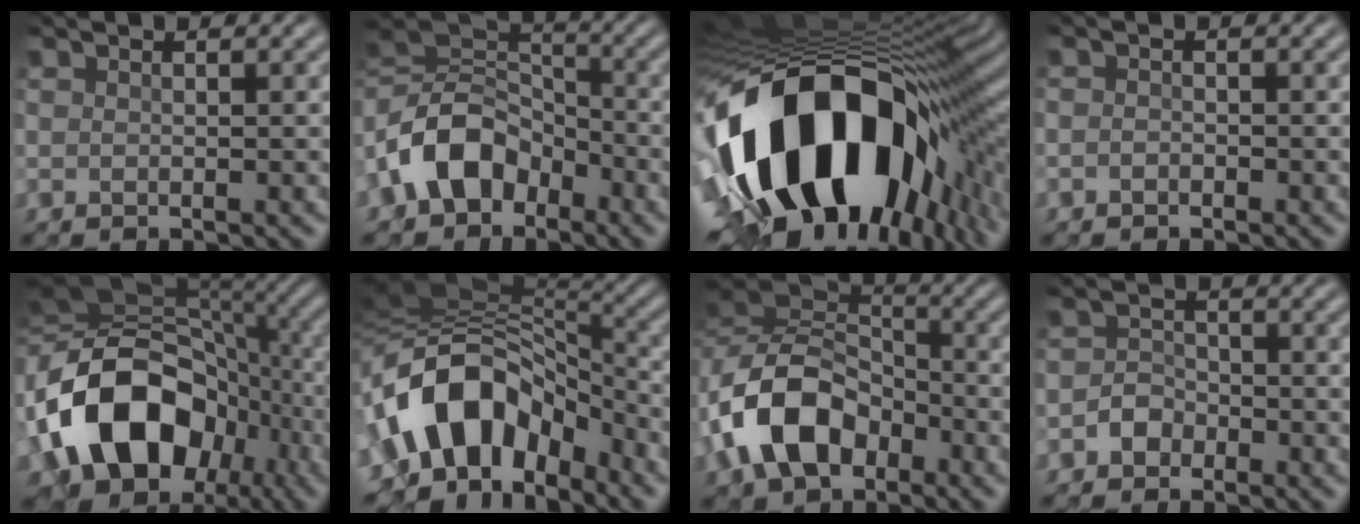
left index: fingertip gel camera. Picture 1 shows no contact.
{"total": 9.1, "force": [-4.3, 6.2, 5.1], "torque": [-0.098, 0.010, -0.096]}
{"total": 18.3, "force": [-5.9, 10.7, 13.7], "torque": [-0.242, -0.055, -0.061]}
{"total": 0.6, "force": [-0.5, 0.2, 0.1], "torque": [-0.001, 0.004, -0.011]}
{"total": 16.7, "force": [-4.4, 12.1, 10.5], "torque": [-0.212, 0.000, -0.077]}
{"total": 11.4, "force": [-4.0, 7.0, 8.1], "torque": [-0.142, 0.023, -0.078]}
{"total": 9.3, "force": [-3.8, 6.2, 5.8], "torque": [-0.116, 0.011, -0.080]}
{"total": 1.7, "force": [-1.2, 1.1, 0.4], "torque": [-0.006, 0.011, -0.022]}